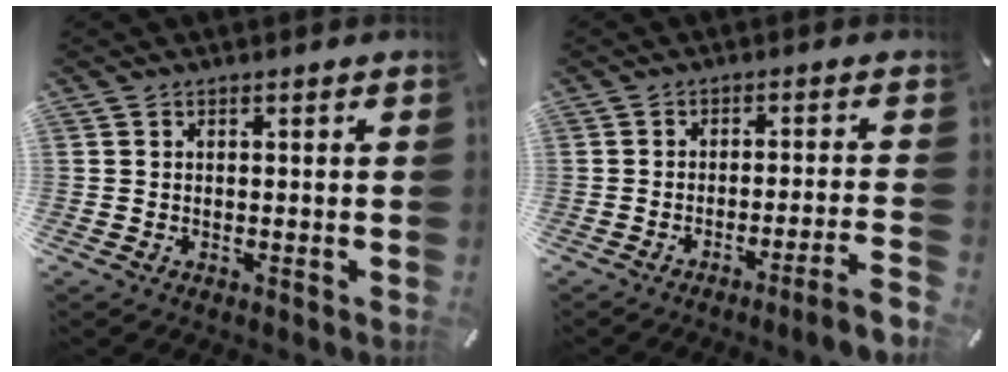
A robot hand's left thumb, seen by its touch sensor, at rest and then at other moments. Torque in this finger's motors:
{"motor_torque": [-0.17, 0.06, 0.13, 0.16, -0.02]}